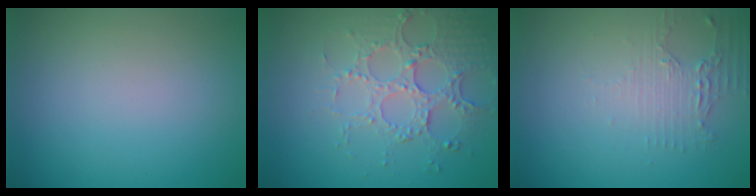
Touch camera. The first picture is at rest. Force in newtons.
{"total": 4.2, "press": 3.9, "slide": 1.6}
{"total": 2.2, "press": 1.8, "slide": 1.2}